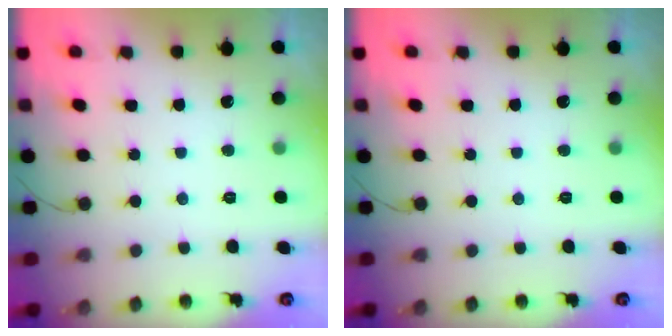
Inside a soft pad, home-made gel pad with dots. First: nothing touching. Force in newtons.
{"total": 0.0}